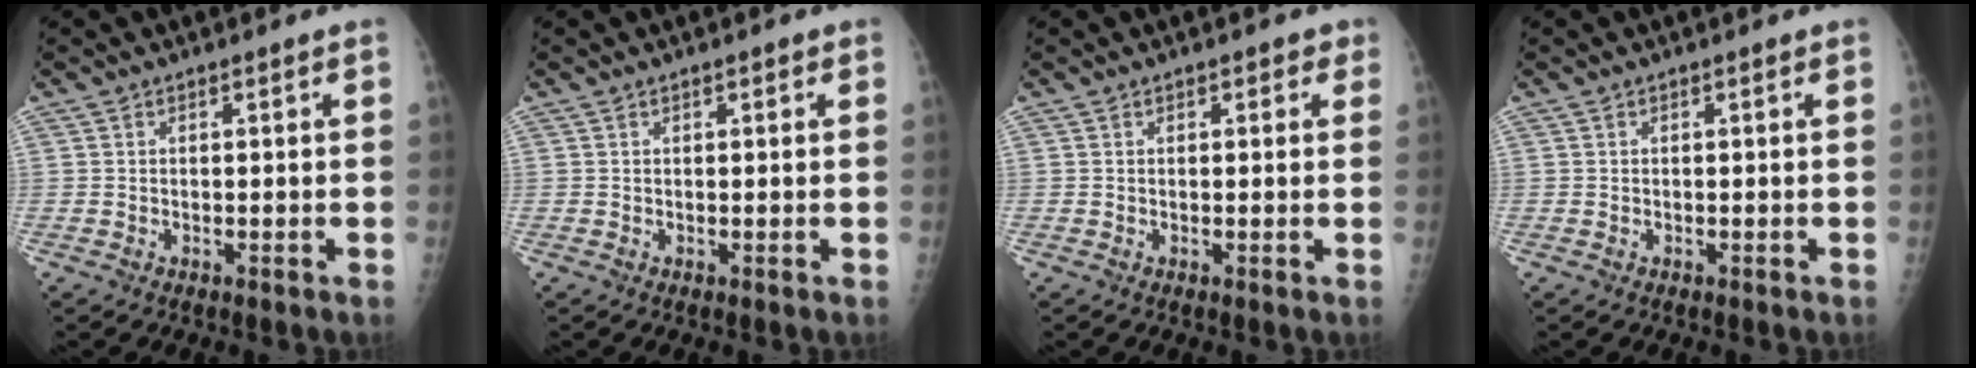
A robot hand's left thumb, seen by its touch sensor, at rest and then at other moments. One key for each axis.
{"total": 0.8, "fx": 0.4, "fy": 0.4, "fz": 0.5, "tx": -0.004, "ty": 0.000, "tz": 0.004}
{"total": 1.7, "fx": 1.0, "fy": 1.1, "fz": 0.8, "tx": 0.010, "ty": 0.000, "tz": 0.005}
{"total": 0.0}